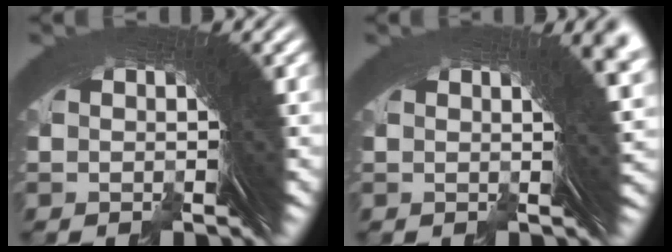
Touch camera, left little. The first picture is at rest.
{"total": 5.0, "force": [1.7, 0.8, 4.6], "torque": [-0.030, 0.013, 0.016]}